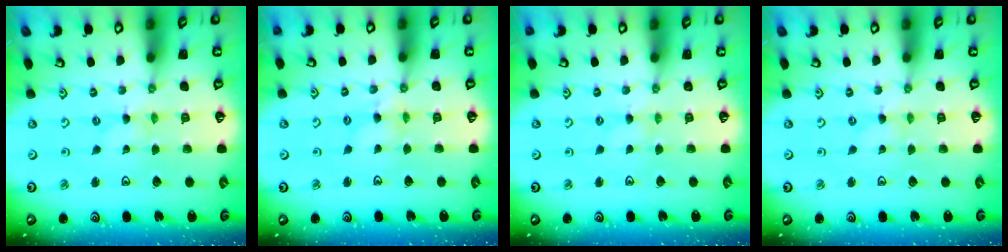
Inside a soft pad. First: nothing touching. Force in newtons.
{"total": 3.9, "press": 3.9, "slide": 0.4}
{"total": 1.0, "press": 1.0, "slide": 0.3}
{"total": 0.0}